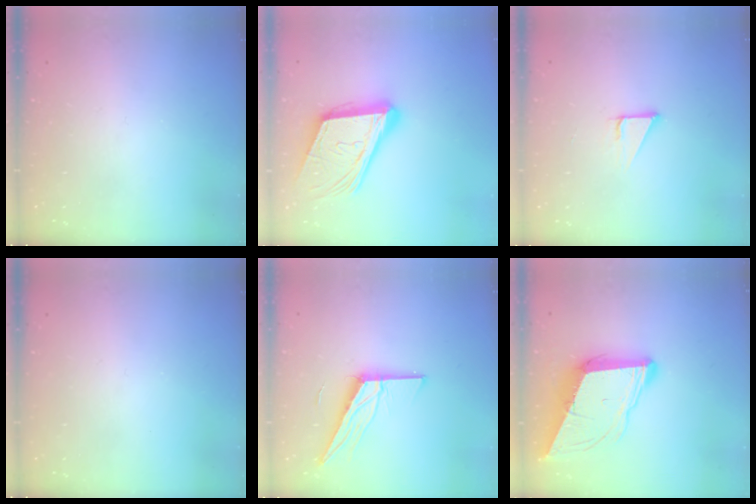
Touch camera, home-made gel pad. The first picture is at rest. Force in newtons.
{"total": 20.1, "press": 19.6, "slide": 4.5}
{"total": 2.8, "press": 2.8, "slide": 0.2}
{"total": 0.0}
{"total": 12.7, "press": 12.6, "slide": 1.2}
{"total": 11.1, "press": 10.6, "slide": 3.3}